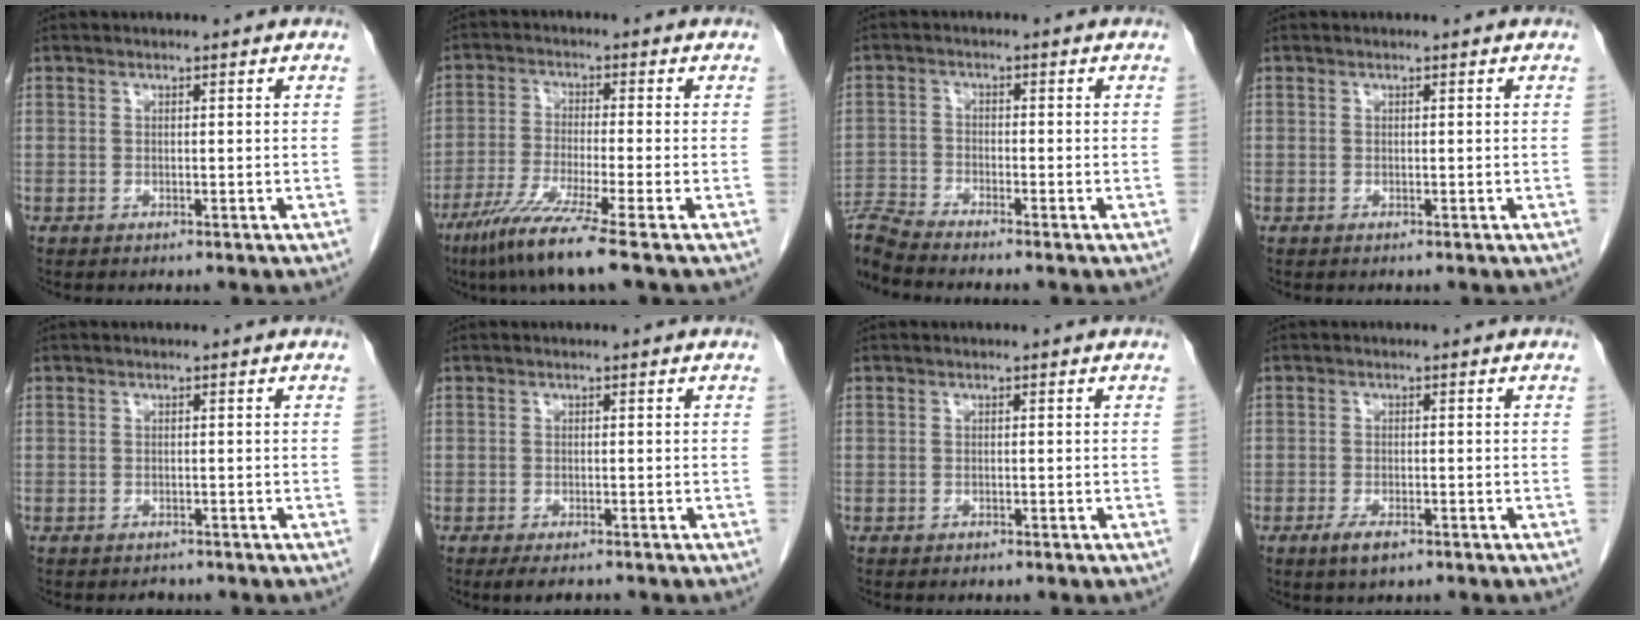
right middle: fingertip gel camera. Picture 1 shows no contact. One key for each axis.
{"total": 9.3, "fx": -6.2, "fy": -1.4, "fz": 6.8, "tx": -0.132, "ty": -0.036, "tz": -0.117}
{"total": 6.3, "fx": -6.0, "fy": -1.3, "fz": 1.2, "tx": -0.024, "ty": -0.010, "tz": -0.115}
{"total": 0.0}
{"total": 1.1, "fx": -1.0, "fy": 0.6, "fz": 0.0, "tx": -0.009, "ty": -0.002, "tz": -0.015}
{"total": 3.0, "fx": -2.4, "fy": 0.9, "fz": 1.6, "tx": -0.024, "ty": -0.008, "tz": -0.034}
{"total": 0.0}
{"total": 2.9, "fx": -1.8, "fy": 0.9, "fz": 2.1, "tx": -0.047, "ty": -0.004, "tz": -0.030}